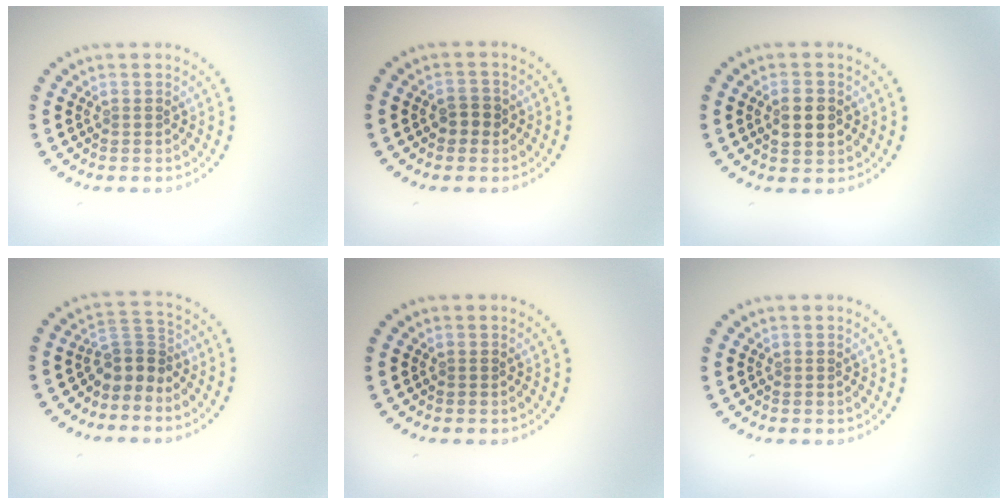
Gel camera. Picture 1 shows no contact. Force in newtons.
{"total": 1.8, "press": 1.8, "slide": 0.5}
{"total": 2.6, "press": 2.6, "slide": 0.2}
{"total": 2.9, "press": 2.2, "slide": 1.9}
{"total": 0.0}
{"total": 0.0}